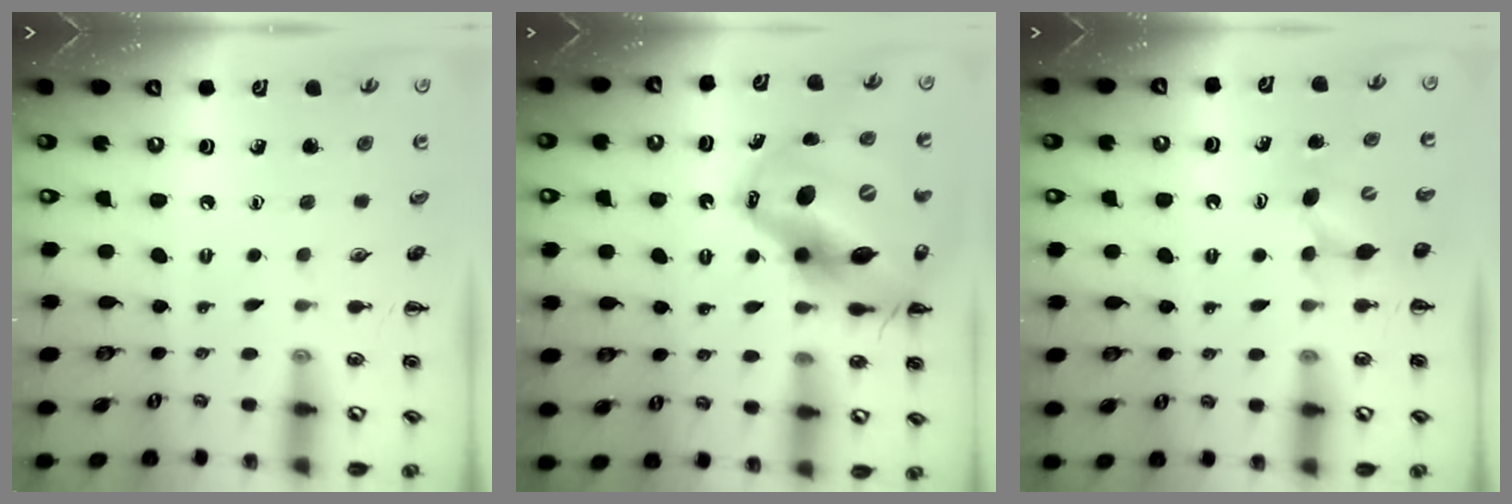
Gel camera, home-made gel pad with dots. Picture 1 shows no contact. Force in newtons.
{"total": 19.8, "press": 18.9, "slide": 5.6}
{"total": 5.0, "press": 4.9, "slide": 1.0}